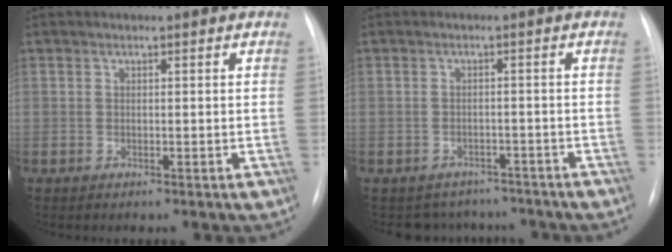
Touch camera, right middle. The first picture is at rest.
{"total": 5.8, "force": [-5.1, 2.6, -0.3], "torque": [0.010, 0.016, -0.061]}